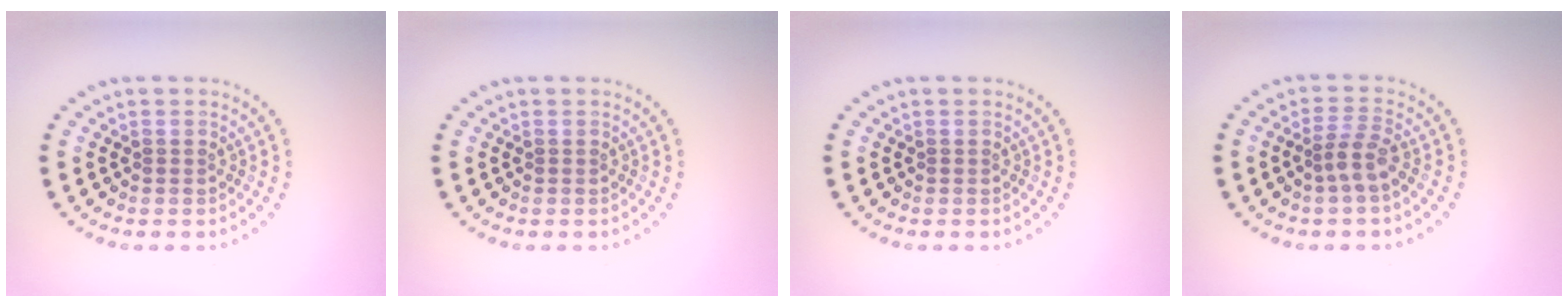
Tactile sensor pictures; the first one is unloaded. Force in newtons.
{"total": 0.0}
{"total": 0.0}
{"total": 2.3, "press": 1.8, "slide": 1.5}